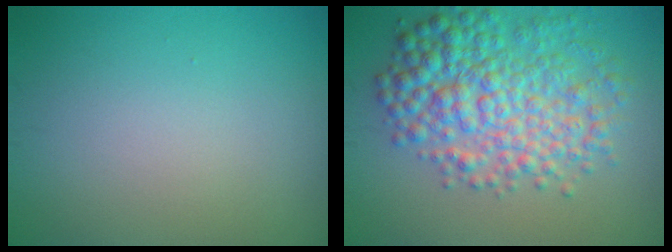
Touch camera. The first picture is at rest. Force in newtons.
{"total": 7.2, "press": 7.2, "slide": 0.0}